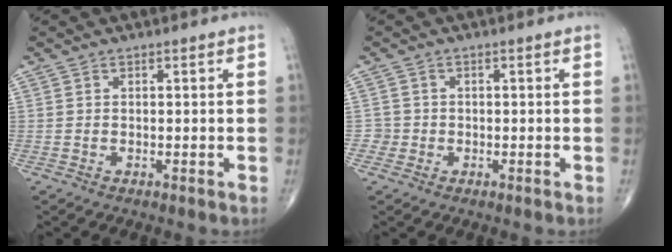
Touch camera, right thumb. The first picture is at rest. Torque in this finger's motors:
{"motor_torque": [-0.05, -0.13, 0.08, 0.01, 0.04]}